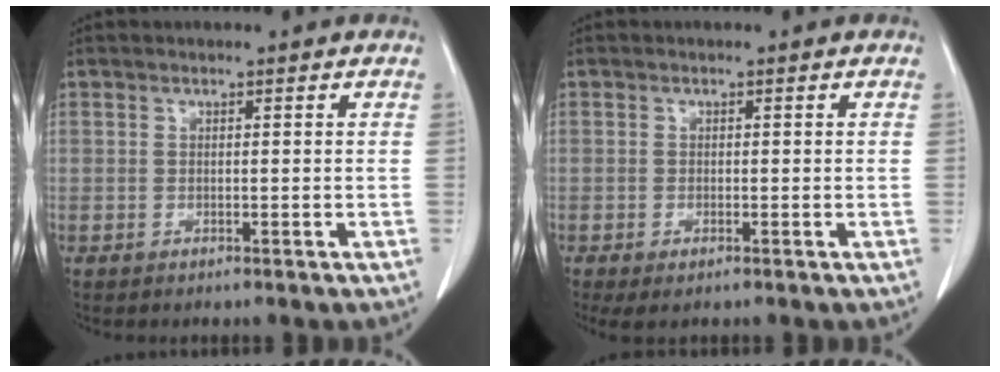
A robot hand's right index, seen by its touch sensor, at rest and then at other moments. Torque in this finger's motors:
{"motor_torque": [0.30, -0.28, 0.07, 0.01]}